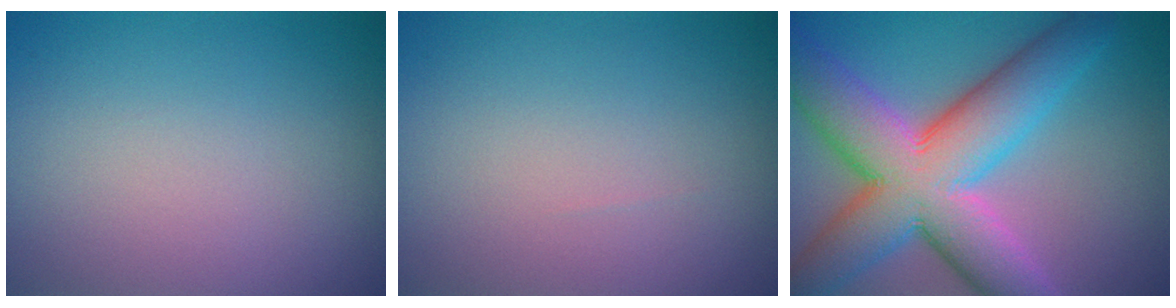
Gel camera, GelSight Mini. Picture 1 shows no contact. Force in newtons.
{"total": 0.0}
{"total": 12.6, "press": 12.6, "slide": 0.4}